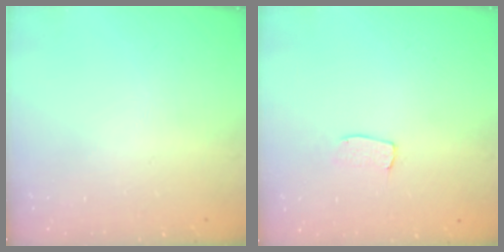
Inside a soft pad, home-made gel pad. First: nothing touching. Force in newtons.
{"total": 3.3, "press": 3.3, "slide": 0.2}